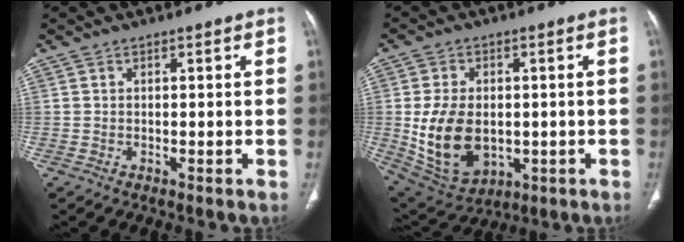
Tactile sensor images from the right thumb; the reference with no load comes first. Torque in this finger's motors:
{"motor_torque": [-0.71, 1.34, 0.22, 0.22, 0.46]}